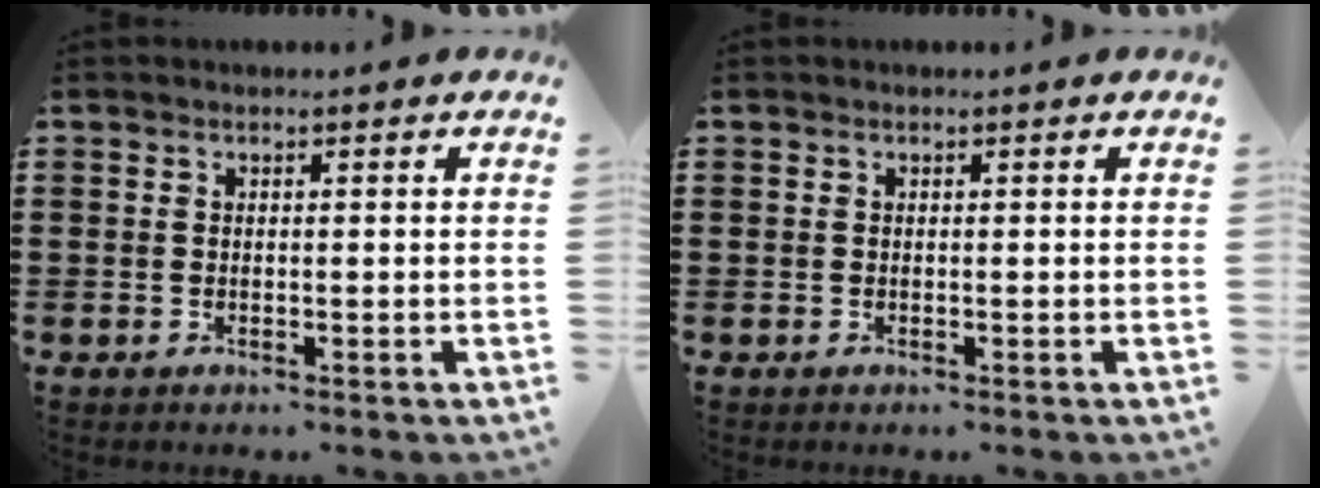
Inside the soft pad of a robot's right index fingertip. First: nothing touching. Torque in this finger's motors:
{"motor_torque": [0.00, 2.14, 0.00, 0.00]}